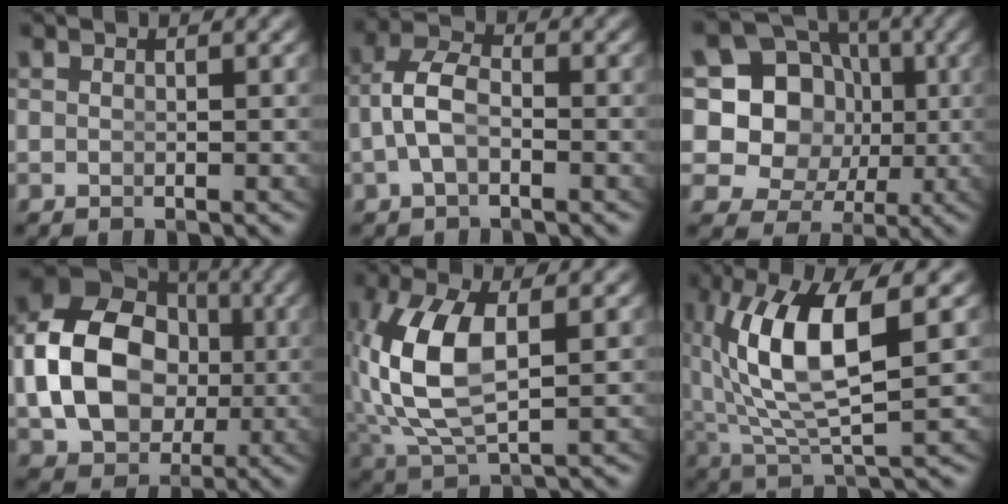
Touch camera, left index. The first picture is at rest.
{"total": 3.6, "force": [-0.6, 2.2, 2.7], "torque": [-0.059, -0.011, -0.007]}
{"total": 17.0, "force": [1.2, 15.1, 7.7], "torque": [-0.182, -0.042, 0.020]}
{"total": 12.3, "force": [0.3, 9.8, 7.5], "torque": [-0.160, -0.032, 0.023]}
{"total": 6.8, "force": [0.5, 3.2, 5.9], "torque": [-0.152, -0.020, 0.031]}
{"total": 8.3, "force": [0.9, 2.8, 7.7], "torque": [-0.157, -0.006, 0.031]}